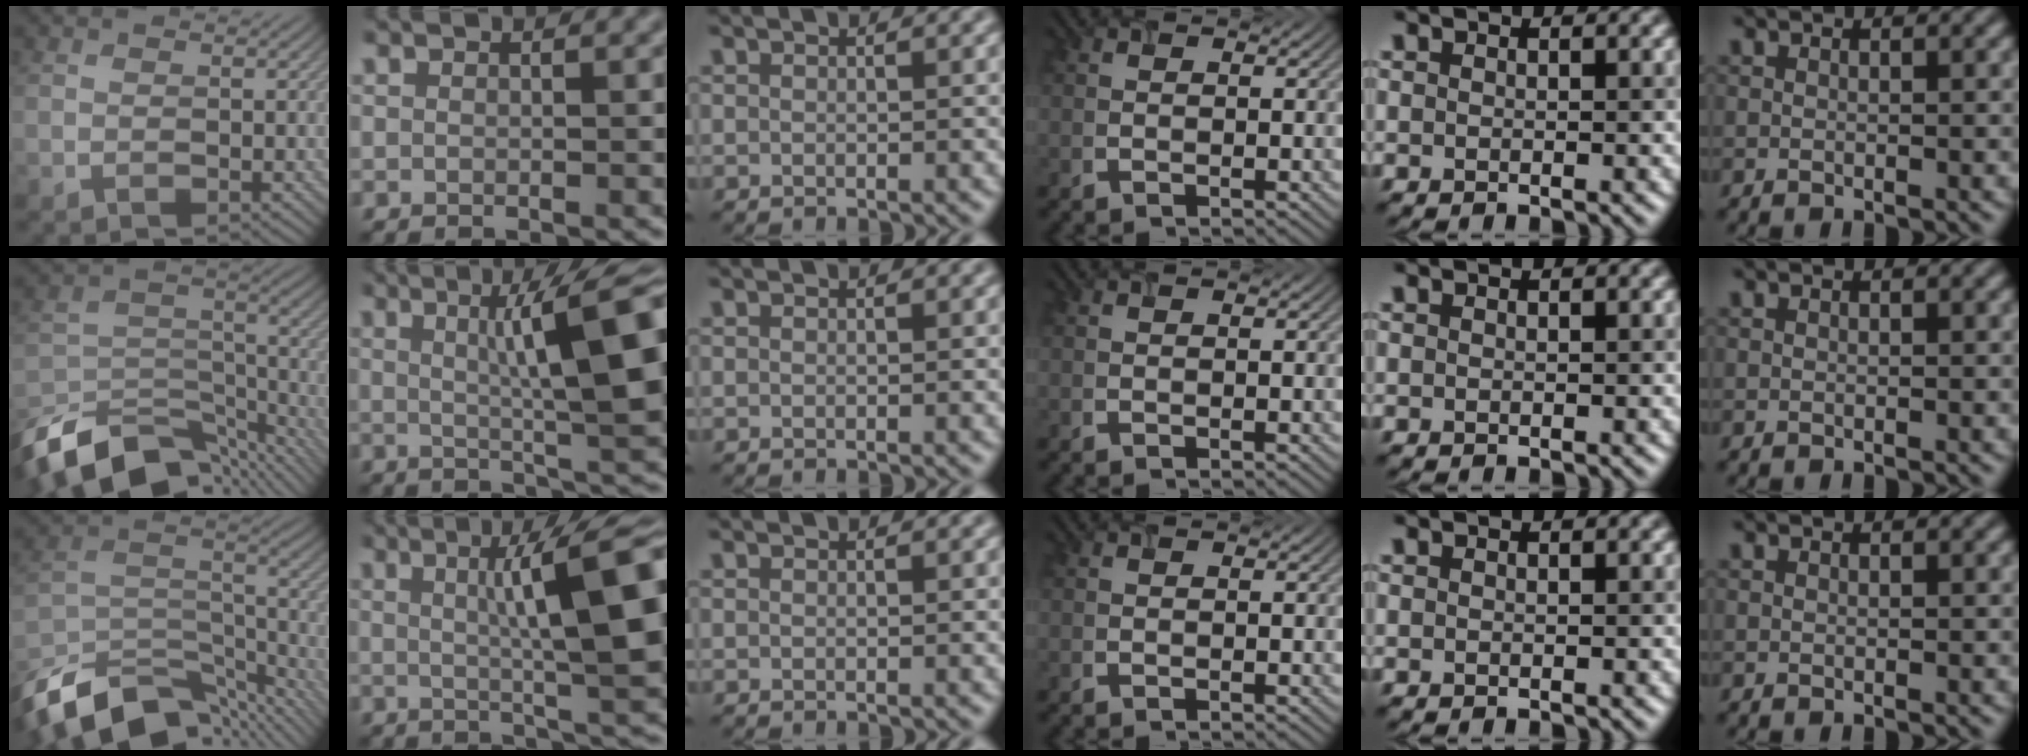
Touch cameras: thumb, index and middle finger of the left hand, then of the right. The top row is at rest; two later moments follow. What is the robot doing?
{"motion": "open", "object": "airpods case & airpods"}